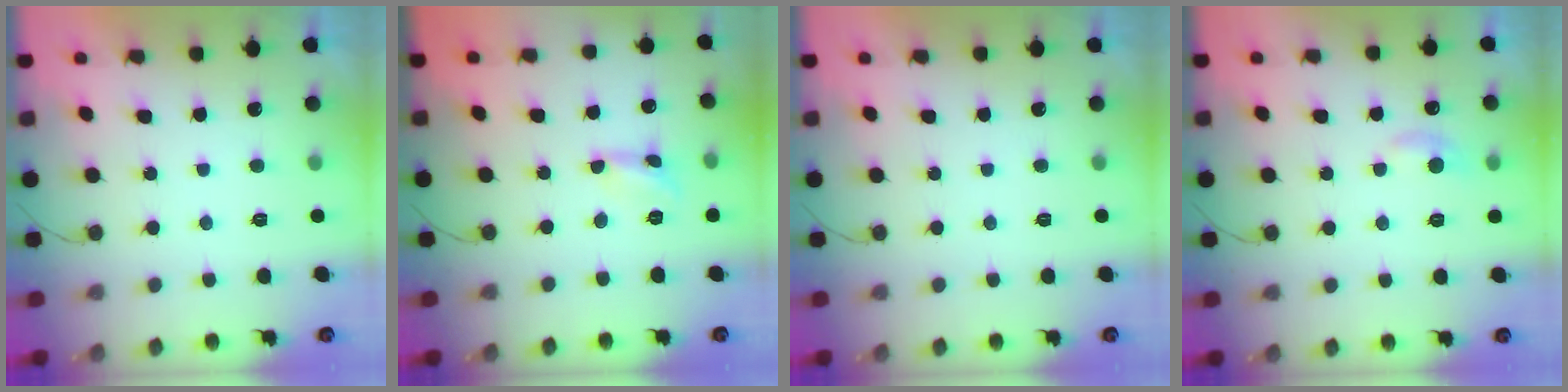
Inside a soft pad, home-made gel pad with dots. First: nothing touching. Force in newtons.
{"total": 2.0, "press": 2.0, "slide": 0.2}
{"total": 0.0}
{"total": 4.9, "press": 4.8, "slide": 0.6}